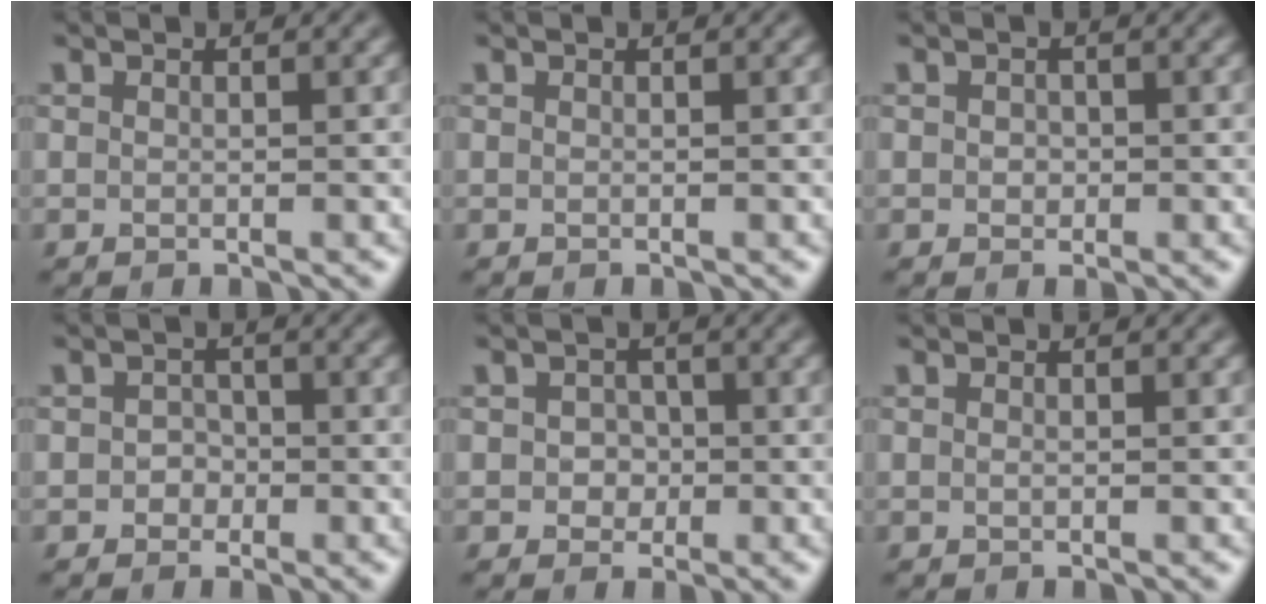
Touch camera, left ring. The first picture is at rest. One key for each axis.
{"total": 0.0}
{"total": 0.9, "fx": 0.0, "fy": 0.8, "fz": 0.4, "tx": -0.006, "ty": -0.002, "tz": -0.002}
{"total": 1.4, "fx": -0.3, "fy": 1.3, "fz": 0.4, "tx": 0.000, "ty": 0.001, "tz": -0.008}
{"total": 1.7, "fx": -0.1, "fy": 1.6, "fz": 0.6, "tx": -0.003, "ty": -0.001, "tz": -0.004}
{"total": 0.0}